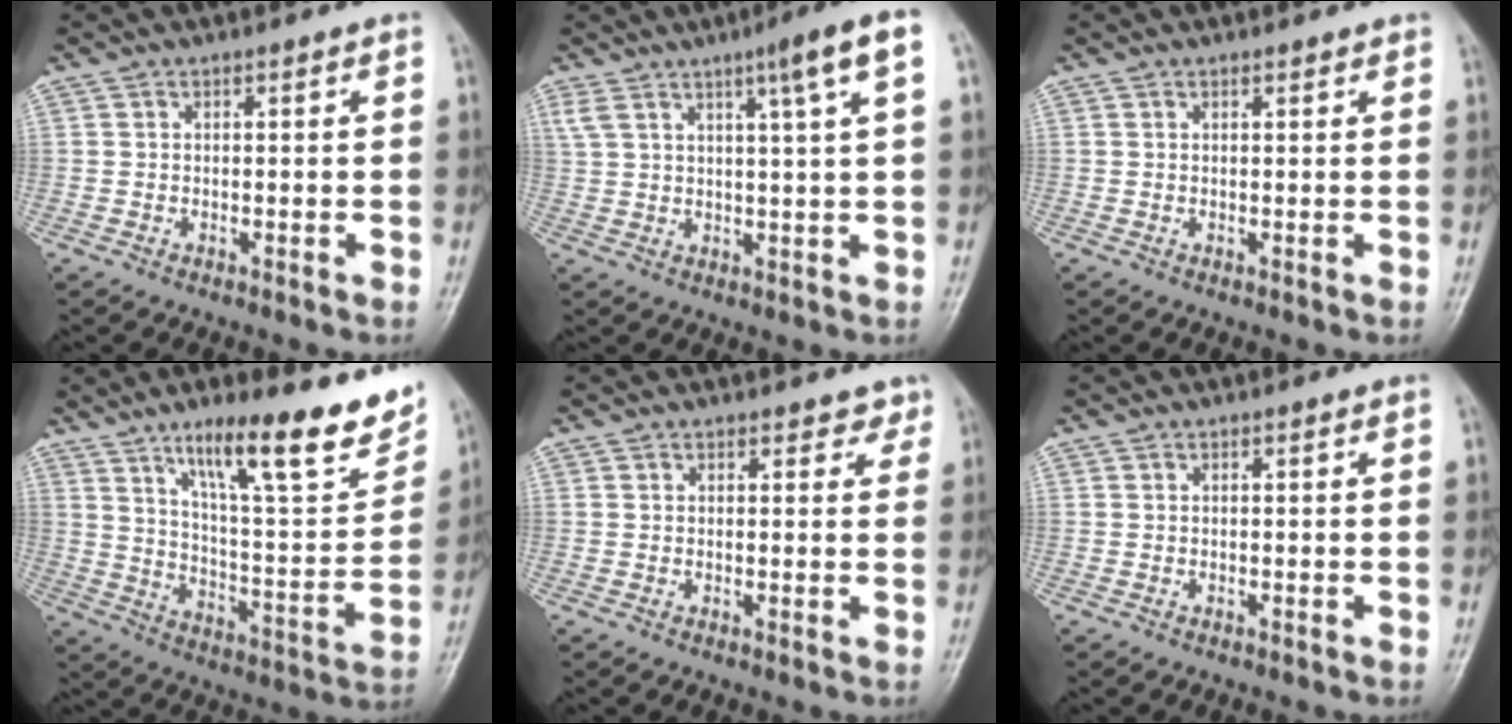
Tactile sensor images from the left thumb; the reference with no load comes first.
{"total": 8.8, "force": [4.3, 0.0, 7.7], "torque": [-0.130, -0.003, 0.071]}
{"total": 0.7, "force": [0.6, 0.2, 0.4], "torque": [-0.007, -0.002, 0.007]}
{"total": 21.9, "force": [13.7, 5.0, 16.4], "torque": [-0.212, -0.059, 0.219]}
{"total": 2.2, "force": [1.6, 1.2, 0.7], "torque": [0.015, -0.006, 0.013]}
{"total": 0.0}